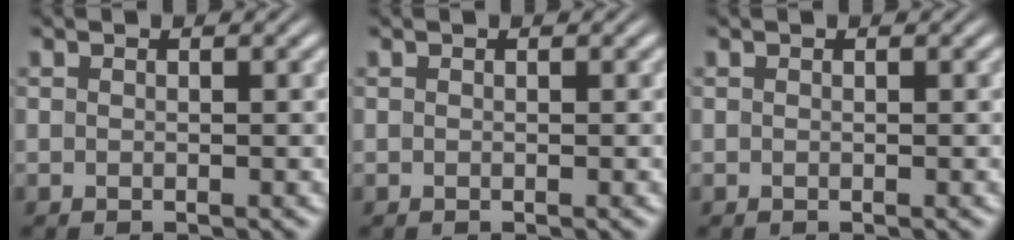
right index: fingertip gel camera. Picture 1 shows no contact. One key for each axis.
{"total": 0.0}
{"total": 0.0}